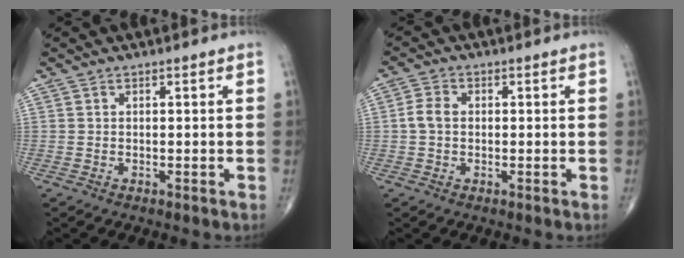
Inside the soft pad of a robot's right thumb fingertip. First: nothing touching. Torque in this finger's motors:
{"motor_torque": [-0.03, 0.21, 0.13, -0.02, 0.03]}